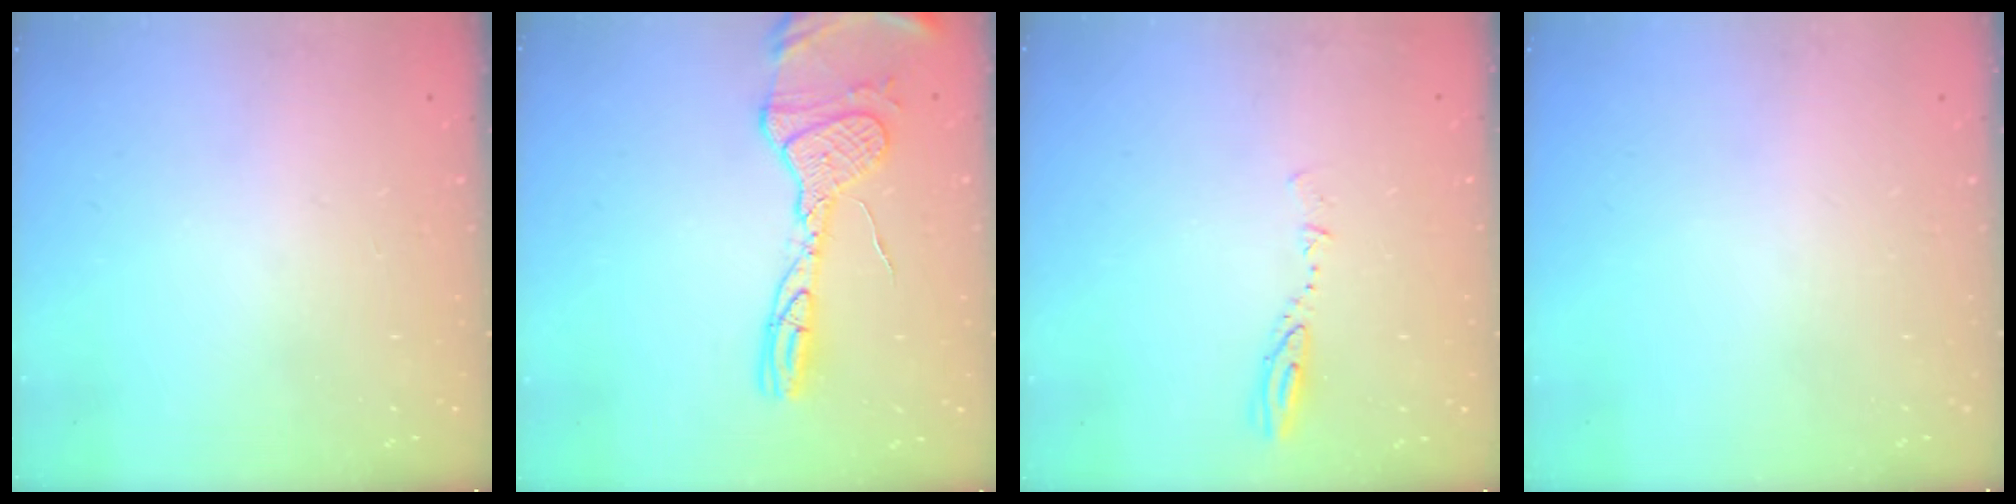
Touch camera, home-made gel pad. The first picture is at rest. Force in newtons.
{"total": 15.3, "press": 15.2, "slide": 1.2}
{"total": 5.2, "press": 5.1, "slide": 0.4}
{"total": 0.0}